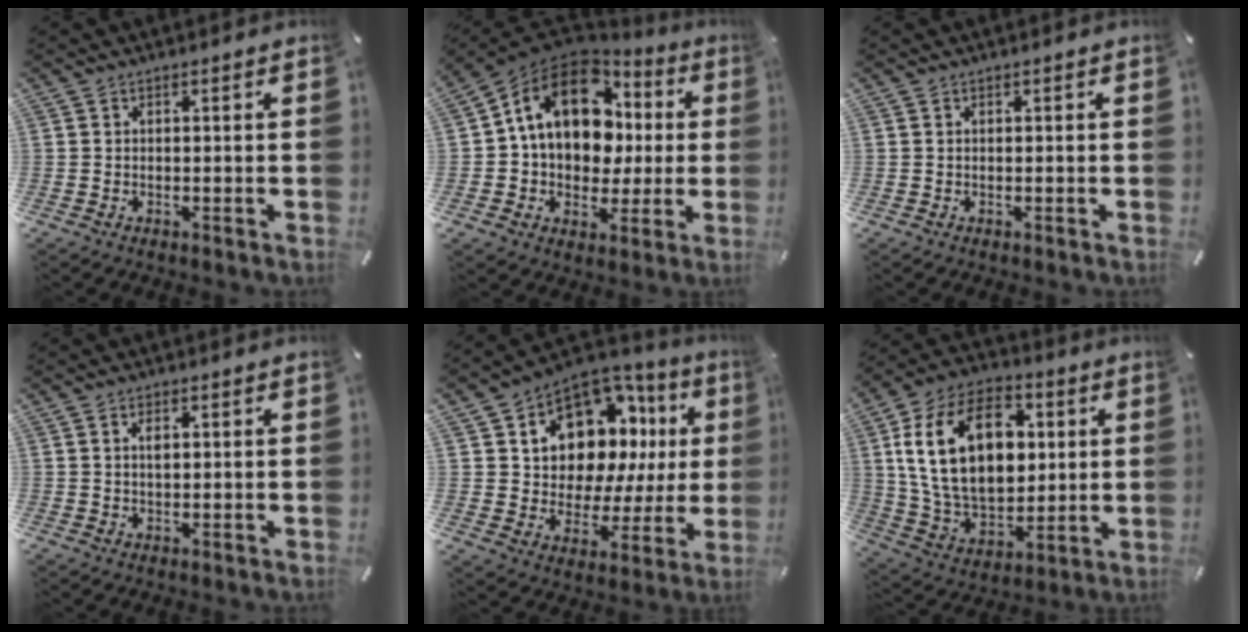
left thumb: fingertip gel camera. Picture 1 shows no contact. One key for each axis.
{"total": 16.2, "fx": 4.9, "fy": 12.3, "fz": 9.4, "tx": -0.178, "ty": -0.018, "tz": 0.092}
{"total": 0.0}
{"total": 1.9, "fx": 0.5, "fy": 0.9, "fz": 1.6, "tx": -0.035, "ty": 0.004, "tz": 0.007}
{"total": 13.6, "fx": 7.0, "fy": 9.4, "fz": 6.9, "tx": -0.112, "ty": -0.070, "tz": 0.127}
{"total": 22.8, "fx": 4.4, "fy": 15.6, "fz": 16.0, "tx": -0.316, "ty": 0.000, "tz": 0.071}